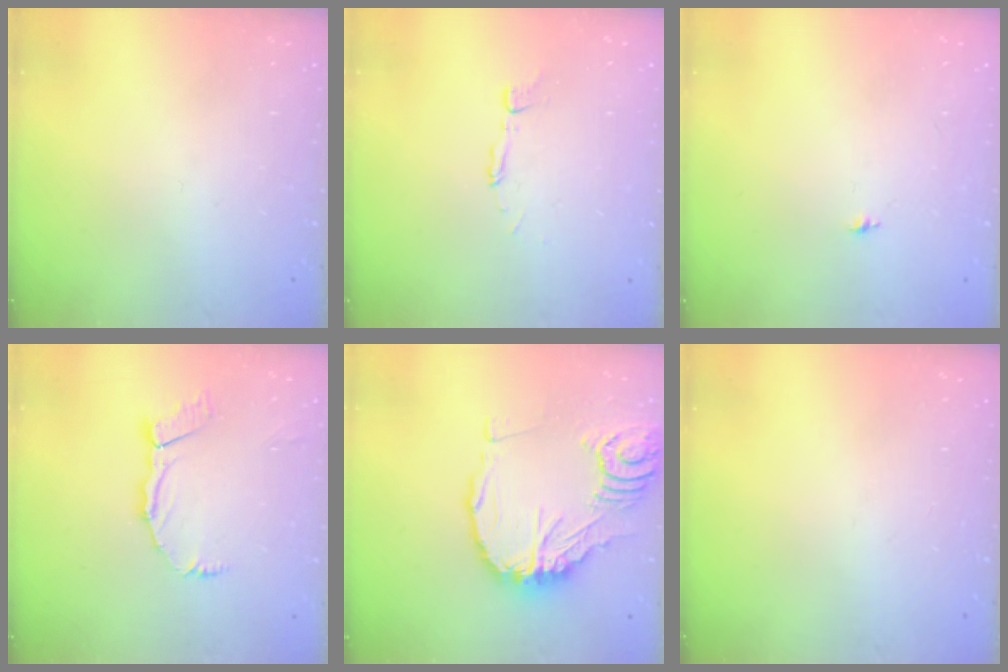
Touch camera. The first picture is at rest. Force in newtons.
{"total": 2.7, "press": 2.7, "slide": 0.2}
{"total": 4.7, "press": 4.7, "slide": 0.5}
{"total": 9.0, "press": 8.9, "slide": 1.1}
{"total": 16.1, "press": 16.0, "slide": 1.9}
{"total": 0.0}